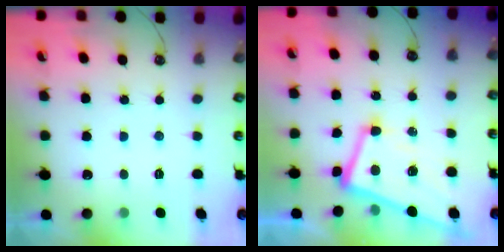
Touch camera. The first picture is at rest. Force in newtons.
{"total": 1.9, "press": 1.7, "slide": 0.9}